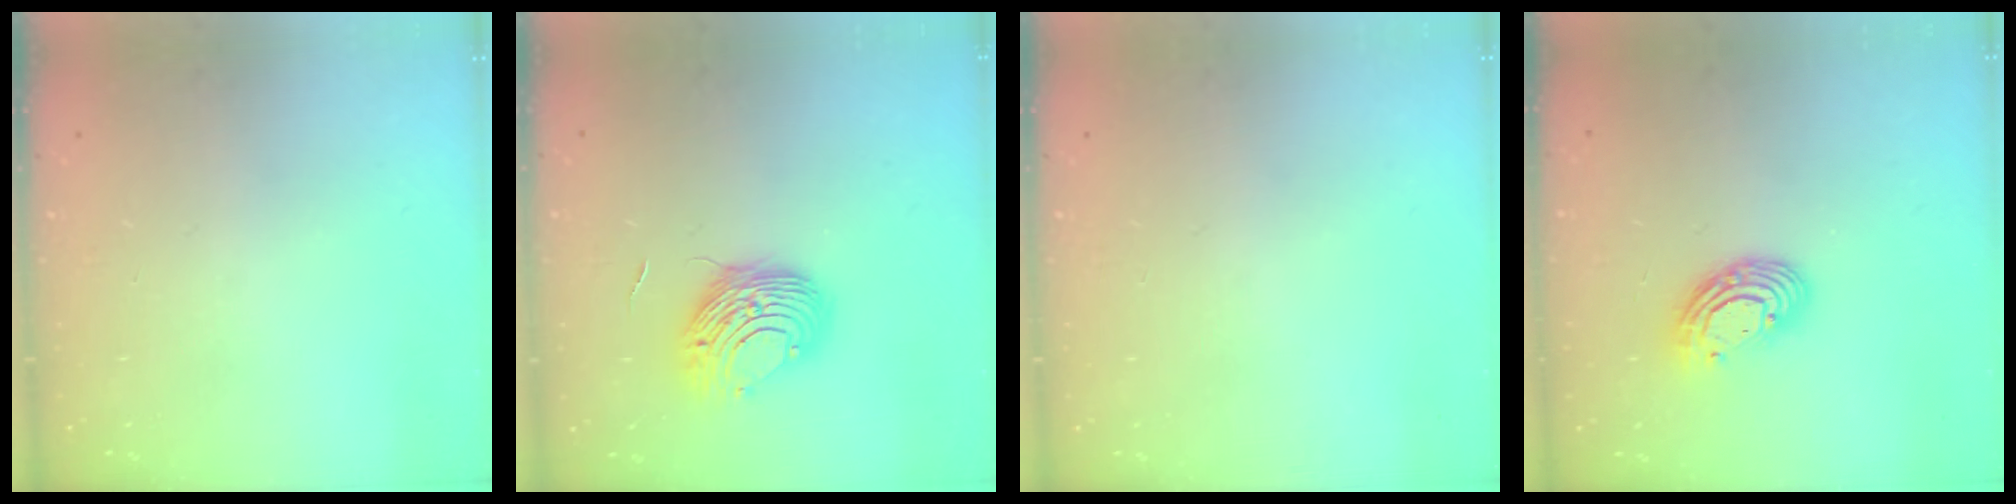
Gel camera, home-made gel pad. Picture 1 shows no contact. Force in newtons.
{"total": 9.3, "press": 9.3, "slide": 0.6}
{"total": 0.0}
{"total": 10.1, "press": 10.0, "slide": 1.1}